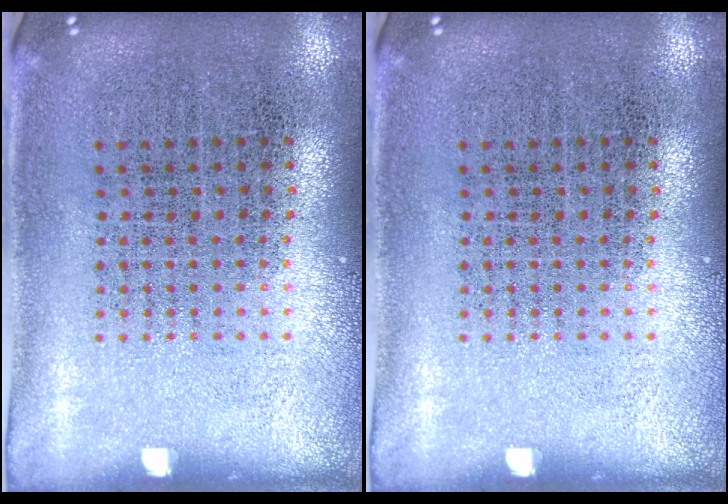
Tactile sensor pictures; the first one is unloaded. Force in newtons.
{"total": 0.0}